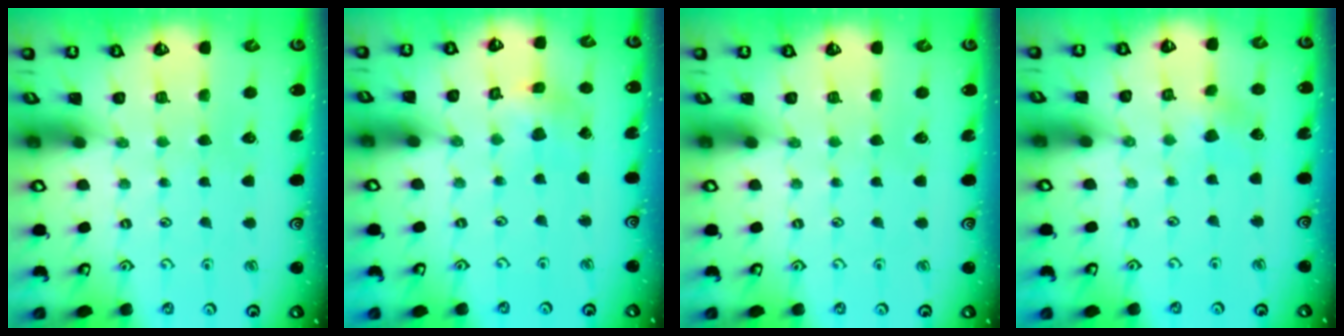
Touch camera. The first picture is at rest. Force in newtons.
{"total": 2.7, "press": 2.6, "slide": 0.3}
{"total": 0.0}
{"total": 2.5, "press": 2.5, "slide": 0.3}